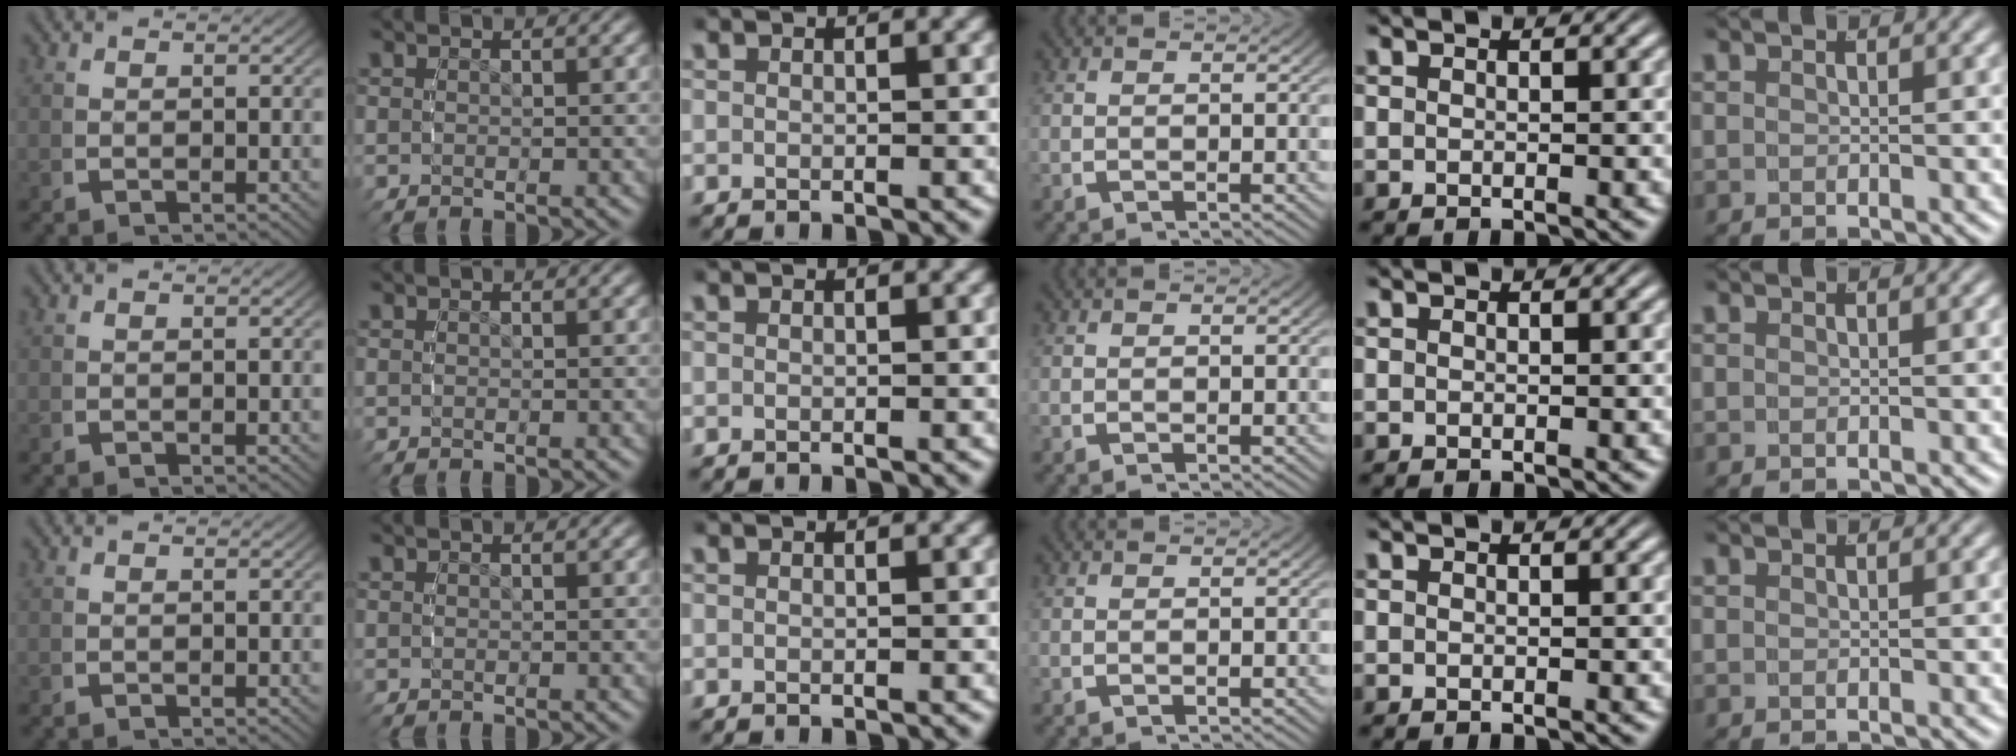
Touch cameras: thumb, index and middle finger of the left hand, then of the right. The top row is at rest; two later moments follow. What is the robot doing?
{"motion": "reach", "object": "sponge"}